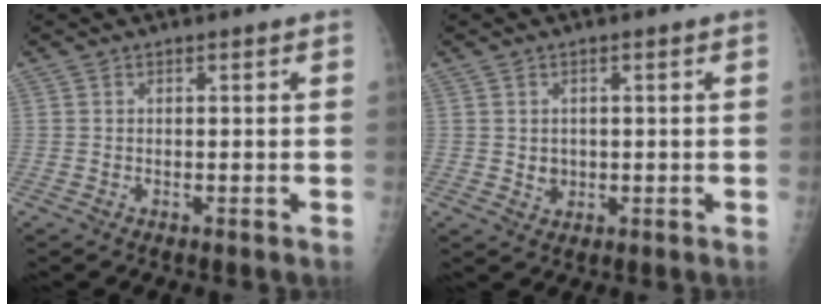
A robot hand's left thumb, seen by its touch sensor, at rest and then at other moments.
{"total": 2.3, "force": [0.1, 2.1, 1.1], "torque": [-0.008, 0.000, 0.008]}